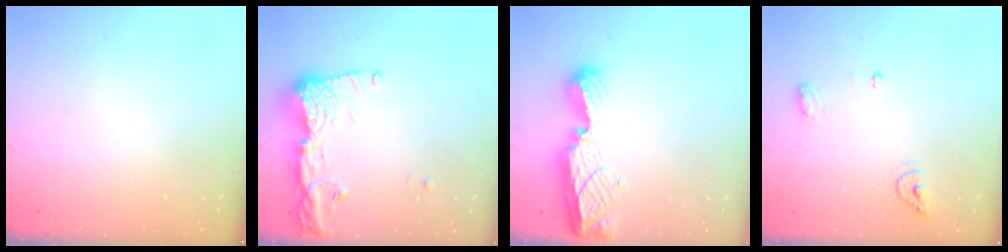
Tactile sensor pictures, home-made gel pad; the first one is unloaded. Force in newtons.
{"total": 14.5, "press": 14.4, "slide": 1.7}
{"total": 13.5, "press": 13.5, "slide": 0.9}
{"total": 6.6, "press": 6.5, "slide": 1.0}